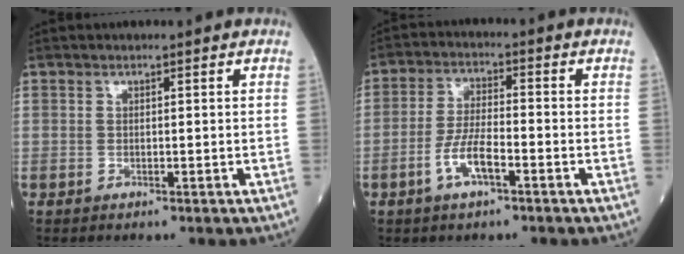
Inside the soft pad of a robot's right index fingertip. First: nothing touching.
{"total": 6.2, "force": [-2.9, 1.5, 5.3], "torque": [-0.107, 0.001, -0.057]}